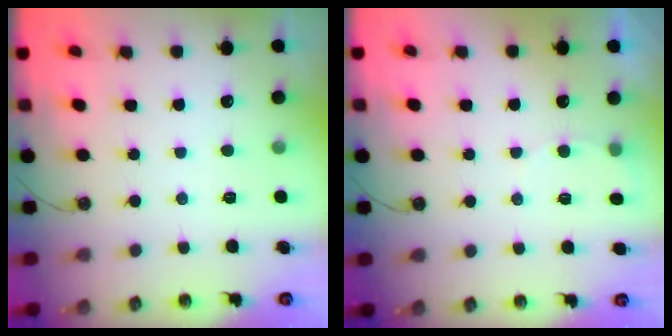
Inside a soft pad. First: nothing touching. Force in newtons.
{"total": 3.6, "press": 3.4, "slide": 1.4}